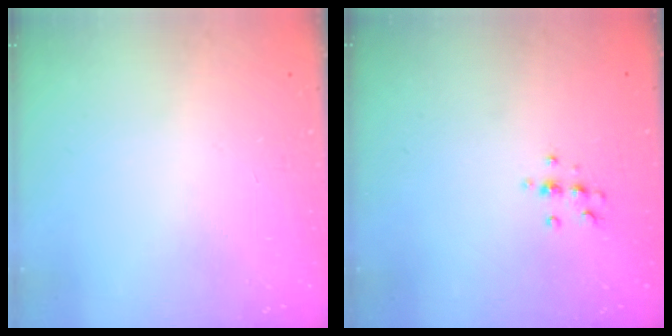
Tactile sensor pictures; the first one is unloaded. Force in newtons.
{"total": 4.9, "press": 4.8, "slide": 1.2}